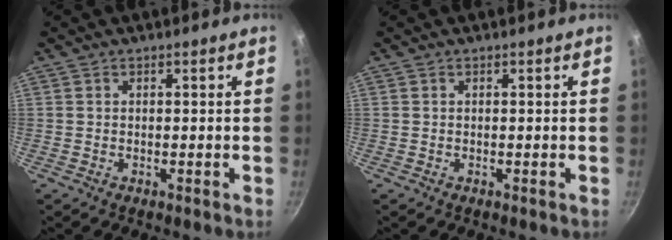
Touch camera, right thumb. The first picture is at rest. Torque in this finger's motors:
{"motor_torque": [0.00, 0.02, 0.01, -0.01, 0.00]}